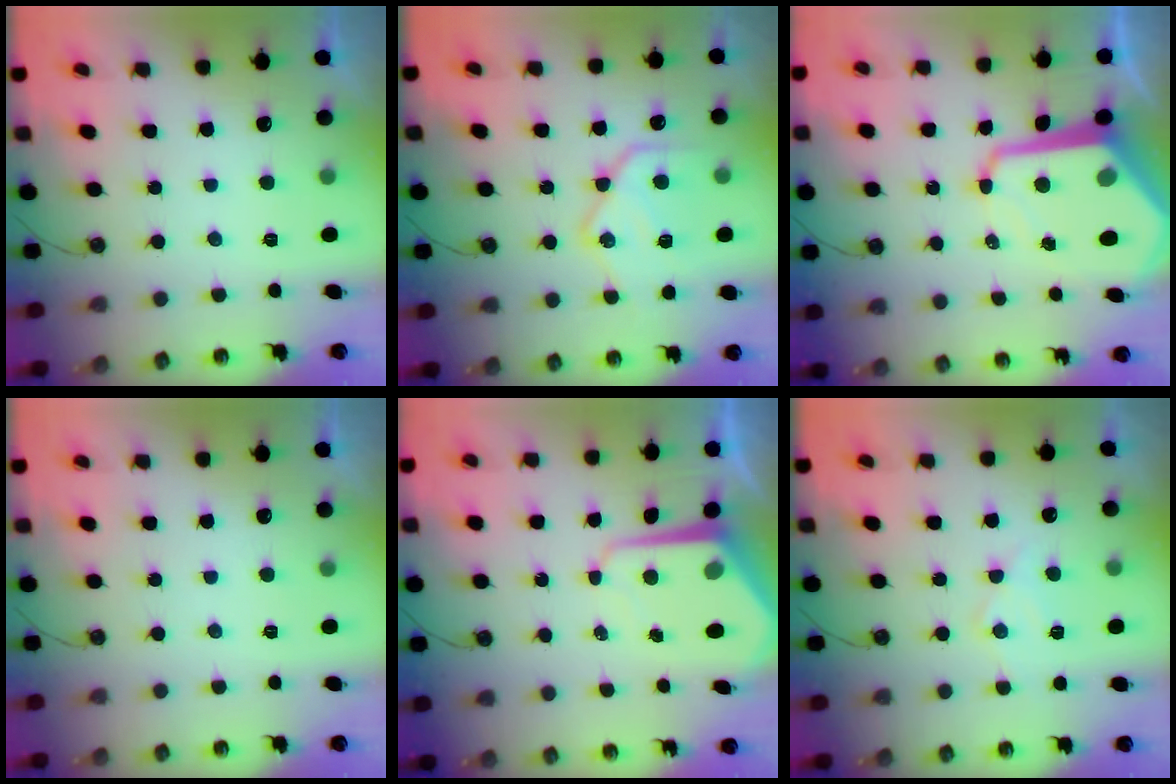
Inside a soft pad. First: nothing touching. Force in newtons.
{"total": 17.0, "press": 16.9, "slide": 1.2}
{"total": 16.0, "press": 15.9, "slide": 1.4}
{"total": 0.0}
{"total": 7.9, "press": 7.9, "slide": 0.7}
{"total": 9.5, "press": 9.5, "slide": 0.8}